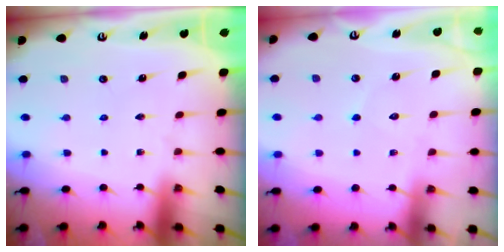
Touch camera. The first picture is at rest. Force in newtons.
{"total": 6.3, "press": 6.3, "slide": 0.7}